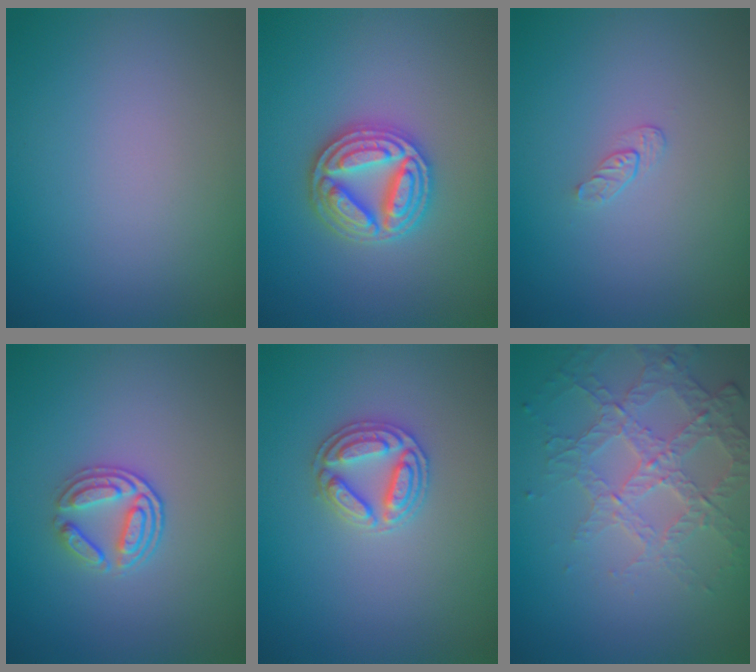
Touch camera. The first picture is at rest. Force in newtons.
{"total": 4.7, "press": 4.7, "slide": 0.8}
{"total": 0.8, "press": 0.5, "slide": 0.7}
{"total": 2.6, "press": 2.1, "slide": 1.6}
{"total": 2.9, "press": 2.9, "slide": 0.2}
{"total": 3.8, "press": 3.3, "slide": 1.9}